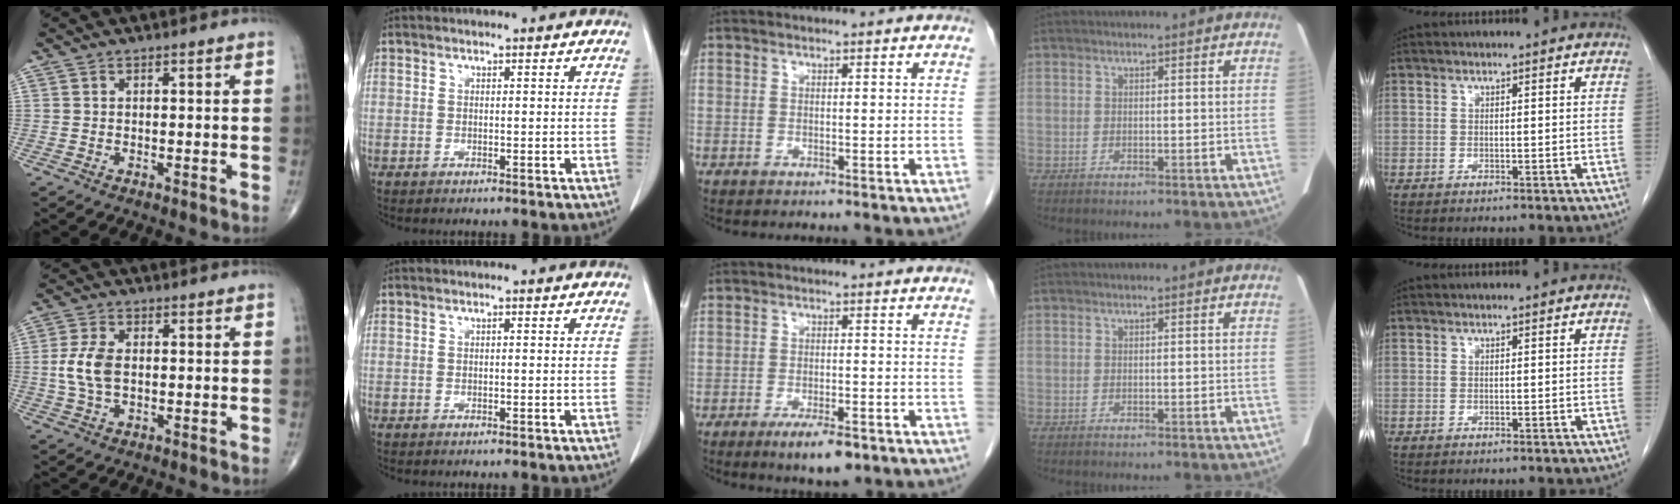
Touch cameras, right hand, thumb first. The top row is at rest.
{"thumb": {"total": 6.5, "force": [0.0, 3.7, 5.3], "torque": [-0.122, 0.004, -0.002]}, "middle": {"total": 5.5, "force": [-3.4, 1.4, 4.0], "torque": [-0.071, -0.010, -0.048]}}